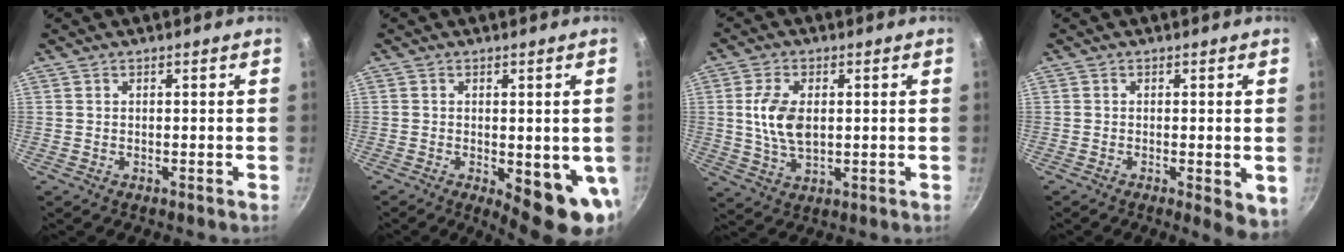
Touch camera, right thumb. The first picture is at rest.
{"total": 10.9, "force": [-2.0, 4.1, 10.0], "torque": [-0.103, -0.017, -0.018]}
{"total": 8.5, "force": [0.9, 4.8, 6.9], "torque": [-0.129, -0.005, 0.017]}
{"total": 5.1, "force": [-1.1, 1.7, 4.7], "torque": [-0.056, -0.009, -0.013]}